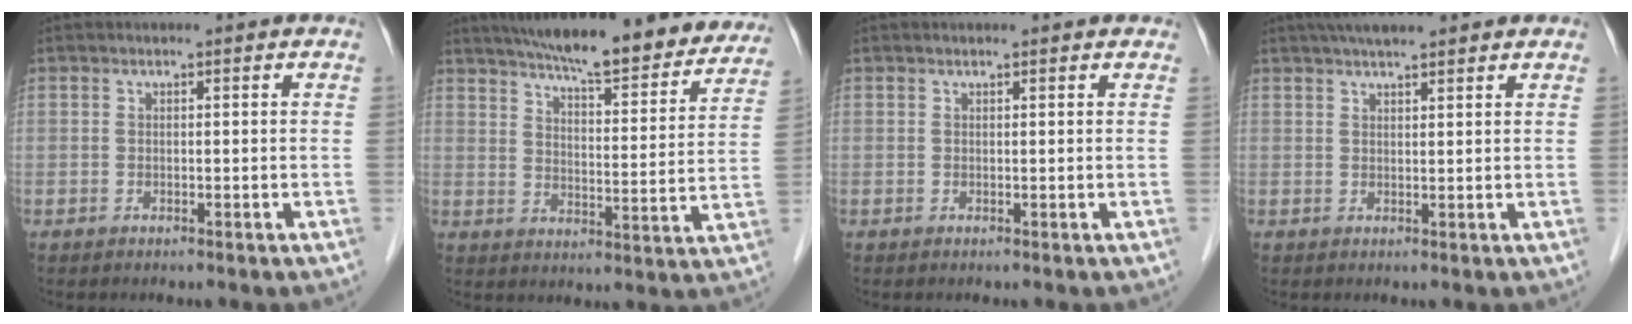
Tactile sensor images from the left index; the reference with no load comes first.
{"total": 21.9, "force": [19.2, 3.6, 9.9], "torque": [-0.140, -0.015, 0.246]}
{"total": 1.6, "force": [1.5, 0.5, 0.5], "torque": [-0.014, 0.015, 0.014]}
{"total": 6.7, "force": [5.5, 1.0, 3.7], "torque": [-0.054, 0.032, 0.085]}